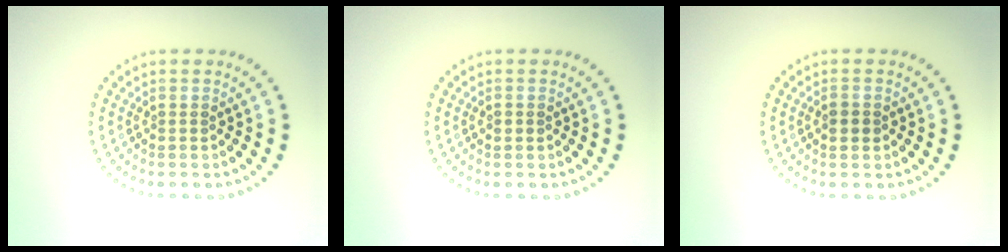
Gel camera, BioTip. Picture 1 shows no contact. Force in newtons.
{"total": 0.8, "press": 0.8, "slide": 0.1}
{"total": 1.3, "press": 1.3, "slide": 0.1}